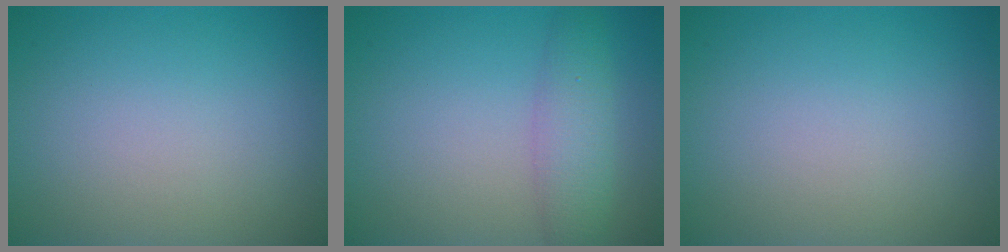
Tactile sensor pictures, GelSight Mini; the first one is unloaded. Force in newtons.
{"total": 3.6, "press": 3.6, "slide": 0.0}
{"total": 0.0}